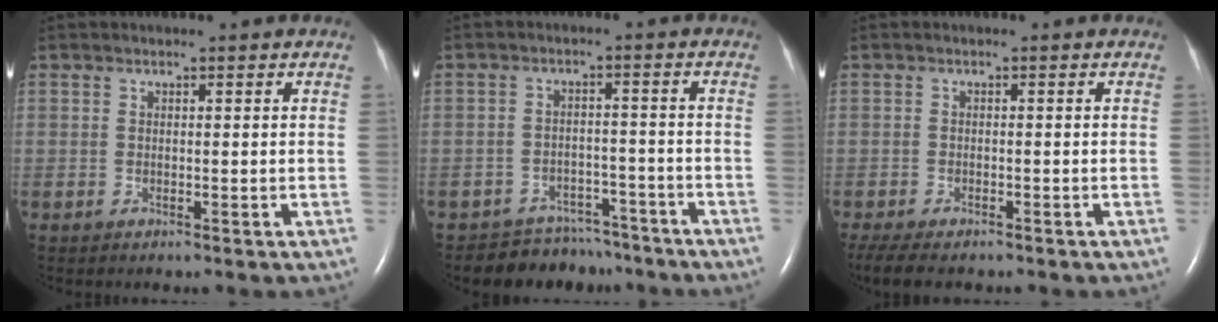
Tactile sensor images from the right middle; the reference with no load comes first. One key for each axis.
{"total": 7.6, "fx": -6.8, "fy": 3.5, "fz": -0.4, "tx": 0.018, "ty": 0.022, "tz": -0.095}
{"total": 7.9, "fx": -6.2, "fy": 2.7, "fz": 4.0, "tx": -0.076, "ty": -0.011, "tz": -0.094}